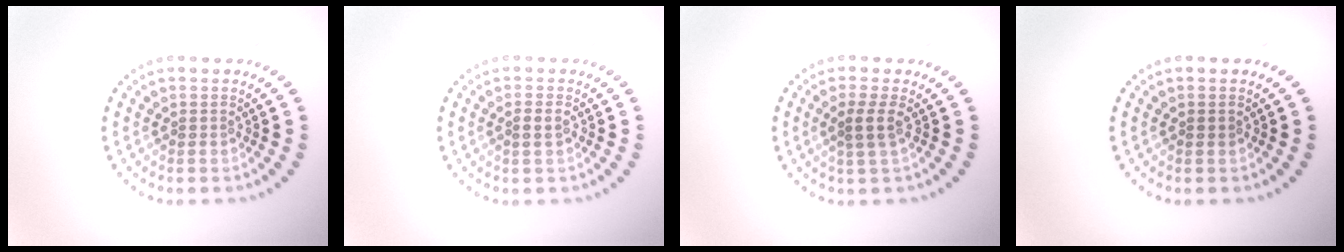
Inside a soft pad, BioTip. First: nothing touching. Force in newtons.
{"total": 1.2, "press": 1.1, "slide": 0.3}
{"total": 1.7, "press": 1.4, "slide": 1.0}
{"total": 0.6, "press": 0.6, "slide": 0.1}